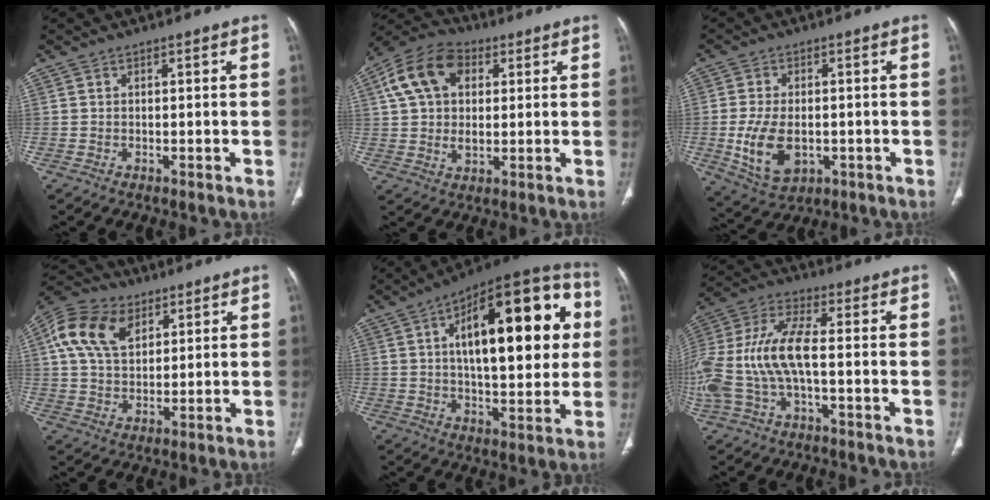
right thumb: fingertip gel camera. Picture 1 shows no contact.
{"total": 14.3, "force": [4.3, 9.5, 9.8], "torque": [-0.170, 0.011, 0.072]}
{"total": 10.3, "force": [-1.9, 6.4, 7.9], "torque": [-0.147, -0.004, -0.018]}
{"total": 13.5, "force": [5.4, 8.8, 8.6], "torque": [-0.157, 0.000, 0.098]}
{"total": 27.9, "force": [5.9, 11.8, 24.6], "torque": [-0.322, 0.021, 0.077]}
{"total": 16.1, "force": [-2.2, 6.7, 14.5], "torque": [-0.348, 0.031, -0.040]}